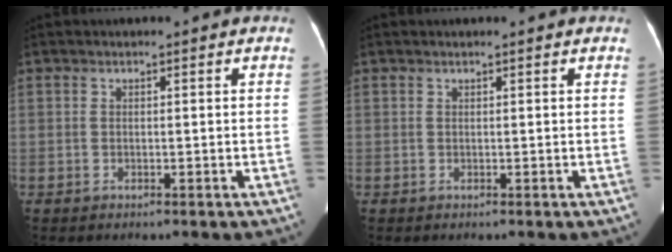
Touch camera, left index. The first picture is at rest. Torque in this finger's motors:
{"motor_torque": [0.05, -0.20, 0.06, 0.02]}